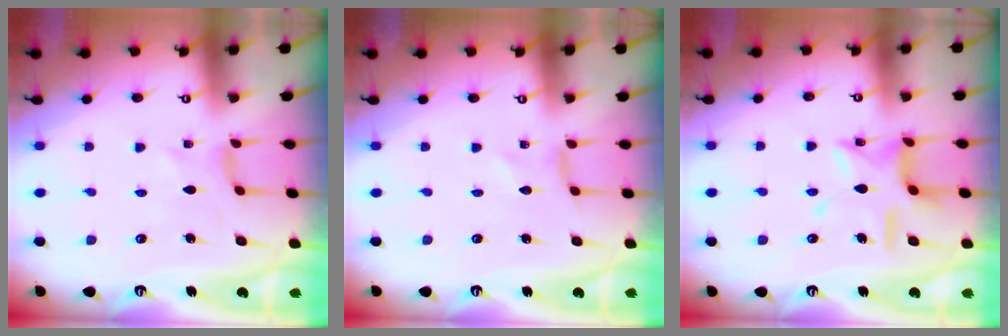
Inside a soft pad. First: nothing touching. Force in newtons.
{"total": 0.0}
{"total": 12.5, "press": 12.5, "slide": 1.1}